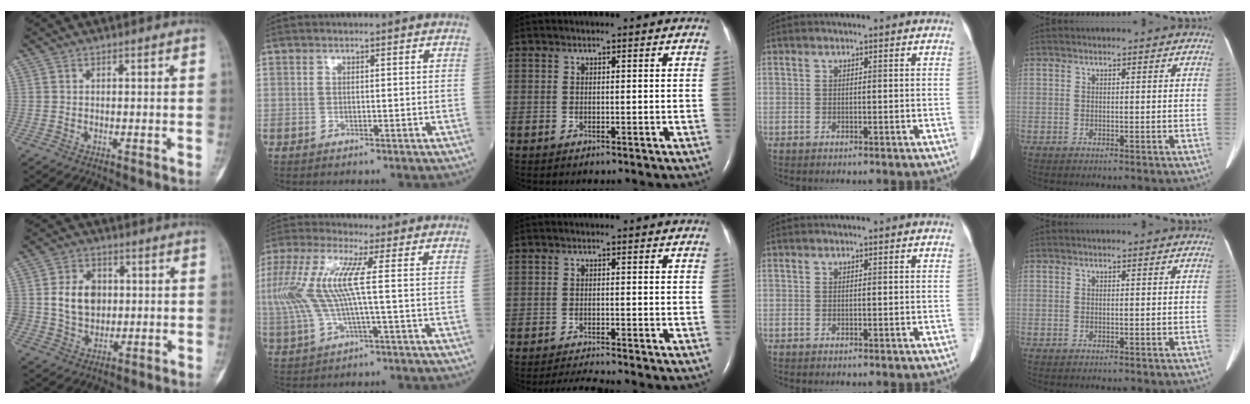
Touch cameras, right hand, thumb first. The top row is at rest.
{"thumb": {"total": 9.7, "force": [1.1, 7.7, 5.9], "torque": [-0.070, -0.001, 0.023]}, "index": {"total": 12.0, "force": [1.0, 1.8, 11.8], "torque": [-0.279, 0.021, 0.016]}, "middle": {"total": 3.0, "force": [-2.7, -1.2, 0.3], "torque": [-0.019, -0.020, -0.049]}}